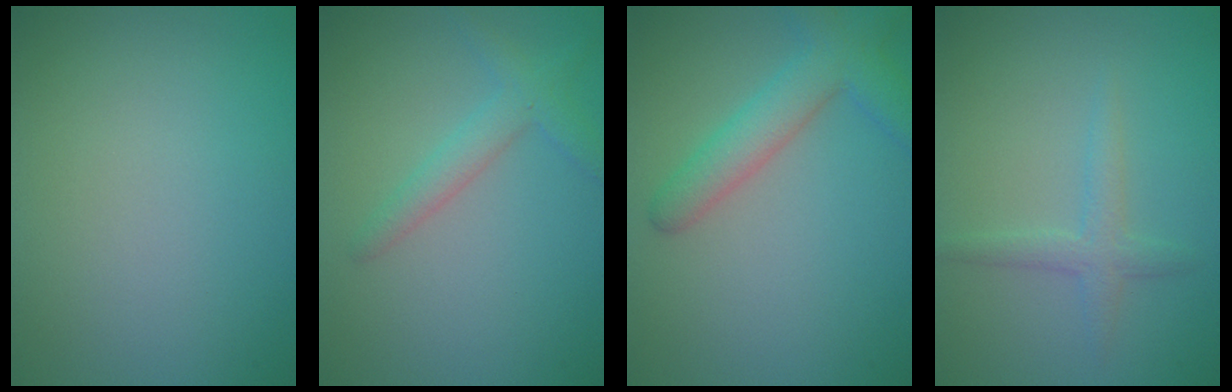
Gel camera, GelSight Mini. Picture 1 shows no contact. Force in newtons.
{"total": 2.4, "press": 2.4, "slide": 0.1}
{"total": 4.2, "press": 4.2, "slide": 0.2}
{"total": 1.8, "press": 1.8, "slide": 0.1}